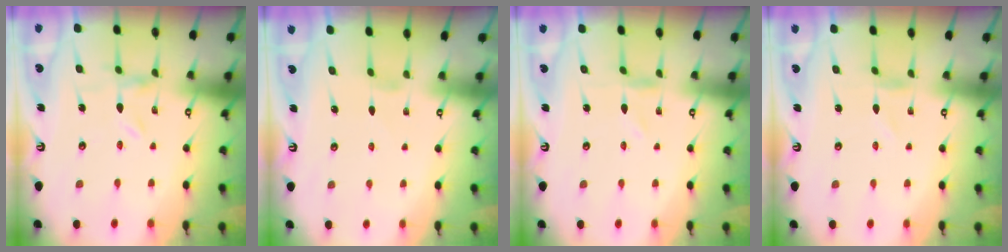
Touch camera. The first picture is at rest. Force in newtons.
{"total": 0.7, "press": 0.6, "slide": 0.3}
{"total": 1.2, "press": 1.2, "slide": 0.2}
{"total": 0.7, "press": 0.7, "slide": 0.1}